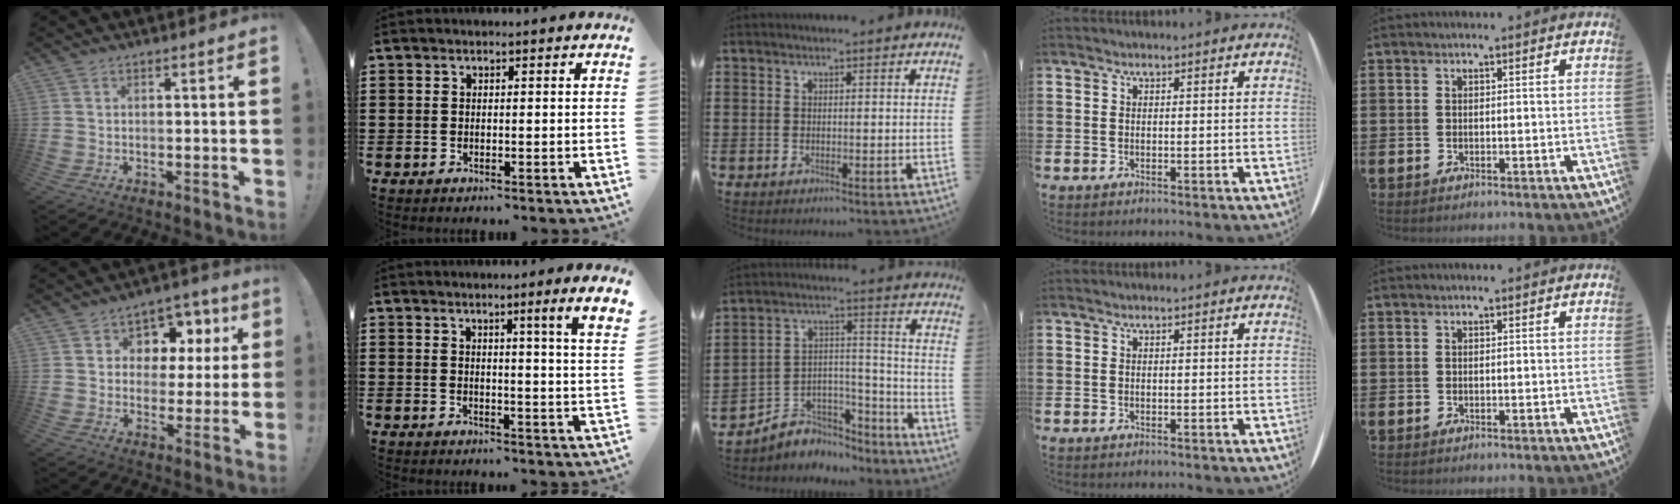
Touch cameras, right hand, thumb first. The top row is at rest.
{"thumb": {"total": 8.0, "force": [2.8, 7.0, 2.7], "torque": [-0.030, -0.025, 0.056]}, "index": {"total": 3.5, "force": [2.1, -1.1, 2.6], "torque": [-0.038, -0.019, 0.026]}, "middle": {"total": 4.7, "force": [-3.9, 2.7, 0.2], "torque": [-0.019, 0.000, -0.080]}}